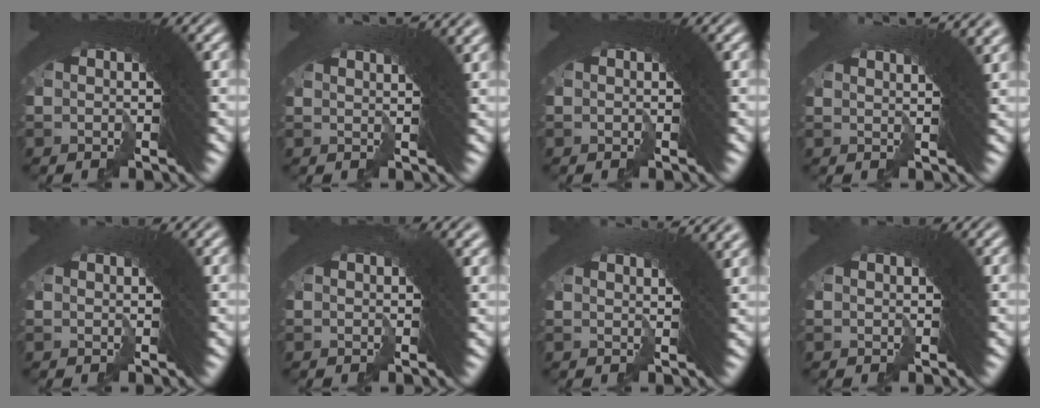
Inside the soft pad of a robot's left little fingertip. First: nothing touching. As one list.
[{"total": 4.1, "force": [3.0, -1.8, 2.1], "torque": [-0.027, 0.027, 0.046]}, {"total": 0.0}, {"total": 4.9, "force": [3.7, -1.3, 3.0], "torque": [-0.038, 0.028, 0.056]}, {"total": 2.3, "force": [0.9, -2.1, 0.1], "torque": [-0.007, 0.013, 0.016]}, {"total": 1.4, "force": [0.6, -0.3, 1.3], "torque": [-0.018, 0.010, 0.005]}, {"total": 4.6, "force": [3.1, -0.9, 3.3], "torque": [-0.041, 0.028, 0.046]}, {"total": 2.1, "force": [0.7, -1.9, -0.2], "torque": [-0.003, 0.010, 0.012]}]